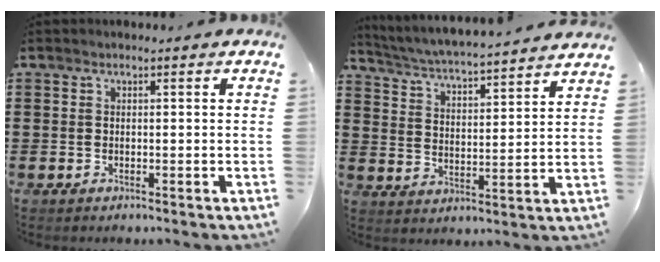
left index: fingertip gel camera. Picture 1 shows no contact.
{"total": 4.3, "force": [4.1, -0.6, 1.0], "torque": [-0.041, -0.038, 0.064]}